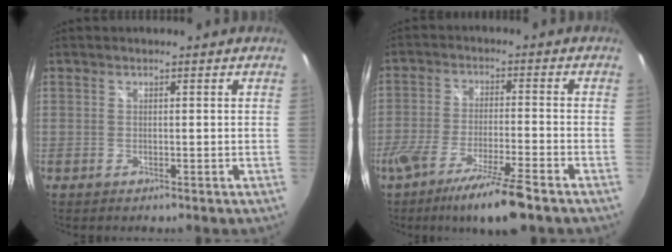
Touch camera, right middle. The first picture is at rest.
{"total": 12.3, "force": [-8.8, 0.8, 8.6], "torque": [-0.177, -0.030, -0.152]}